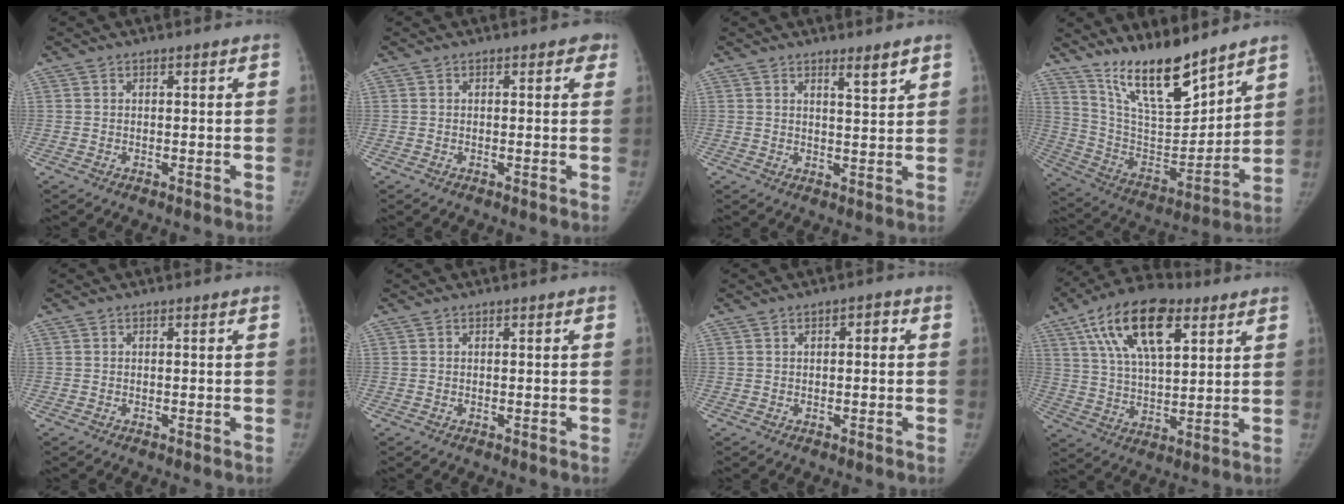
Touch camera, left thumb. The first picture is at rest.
{"total": 1.7, "force": [0.9, 1.0, 1.0], "torque": [0.008, 0.000, 0.004]}
{"total": 3.4, "force": [2.5, 0.5, 2.3], "torque": [-0.030, -0.023, 0.040]}
{"total": 17.6, "force": [13.8, 5.0, 9.7], "torque": [-0.122, -0.090, 0.260]}
{"total": 0.0}
{"total": 0.0}
{"total": 2.1, "force": [0.4, 1.2, 1.7], "torque": [-0.012, 0.007, 0.001]}
{"total": 18.7, "force": [8.7, 8.7, 14.0], "torque": [-0.225, -0.010, 0.152]}